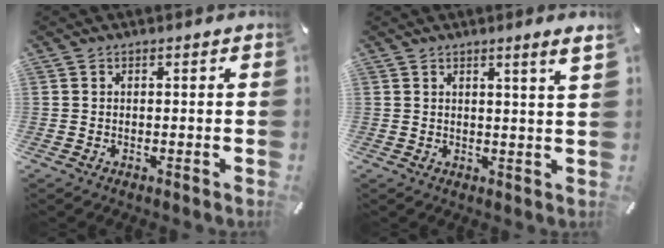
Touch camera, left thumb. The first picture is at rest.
{"total": 3.7, "force": [2.2, -0.3, 2.9], "torque": [-0.050, -0.012, 0.034]}